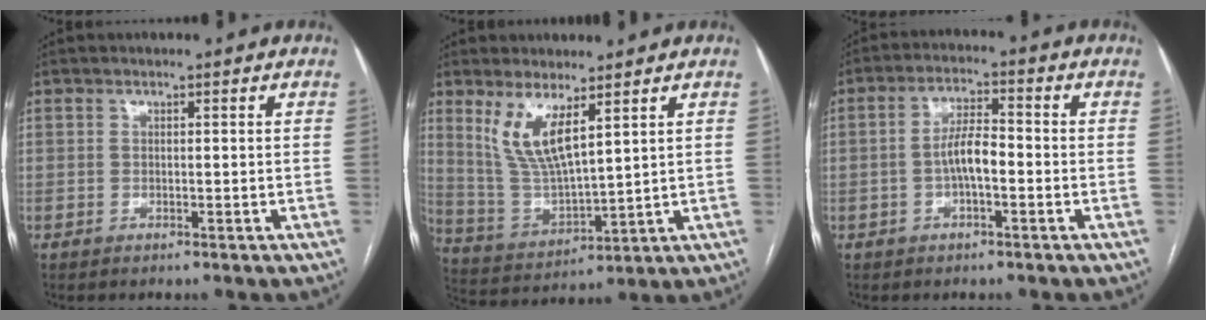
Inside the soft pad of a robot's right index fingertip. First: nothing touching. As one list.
[{"total": 9.2, "force": [5.0, 2.2, 7.5], "torque": [-0.159, -0.010, 0.111]}, {"total": 5.3, "force": [-1.2, 1.6, 4.9], "torque": [-0.097, 0.014, -0.023]}]